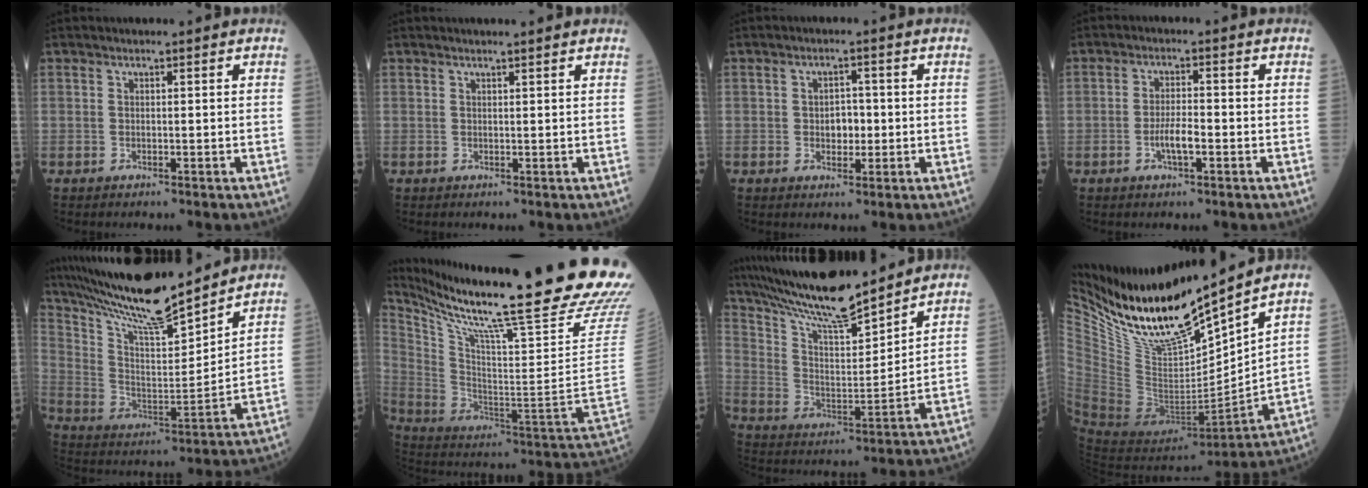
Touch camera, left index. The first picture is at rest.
{"total": 2.5, "force": [2.3, -0.1, 1.1], "torque": [-0.015, 0.012, 0.028]}
{"total": 3.1, "force": [-0.2, 2.0, 2.4], "torque": [-0.035, 0.006, -0.002]}
{"total": 3.7, "force": [-1.3, 0.8, 3.3], "torque": [-0.066, 0.002, -0.025]}
{"total": 19.1, "force": [16.9, 1.2, 8.7], "torque": [-0.169, 0.001, 0.297]}
{"total": 37.8, "force": [29.2, 1.4, 24.0], "torque": [-0.354, -0.096, 0.422]}
{"total": 17.3, "force": [15.4, 1.3, 7.8], "torque": [-0.154, 0.007, 0.274]}
{"total": 19.3, "force": [17.1, 2.1, 8.8], "torque": [-0.165, -0.041, 0.333]}